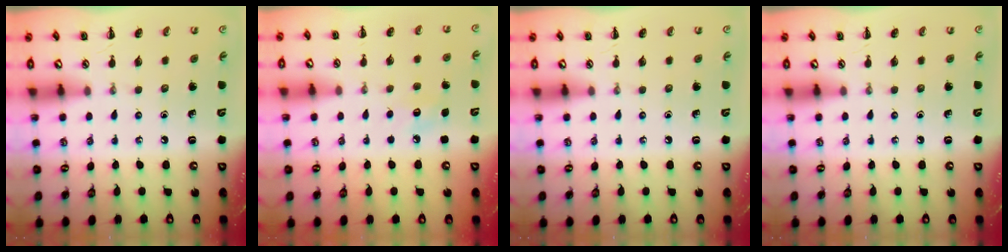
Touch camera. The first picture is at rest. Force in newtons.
{"total": 6.1, "press": 5.8, "slide": 1.8}
{"total": 0.0}
{"total": 0.0}